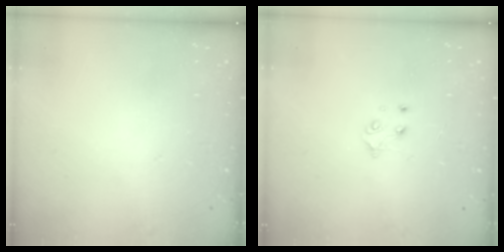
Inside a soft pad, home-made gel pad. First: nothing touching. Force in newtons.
{"total": 3.7, "press": 3.7, "slide": 0.5}